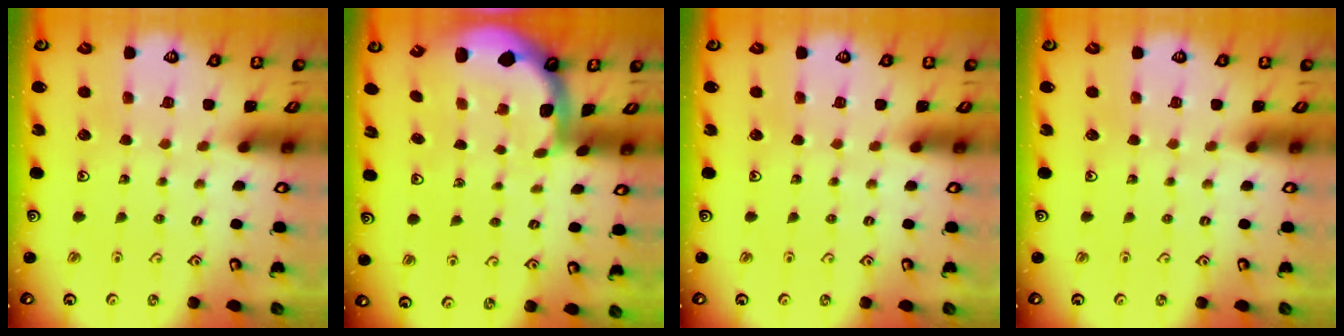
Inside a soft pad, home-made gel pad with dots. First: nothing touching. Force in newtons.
{"total": 1.5, "press": 1.5, "slide": 0.3}
{"total": 0.0}
{"total": 0.0}